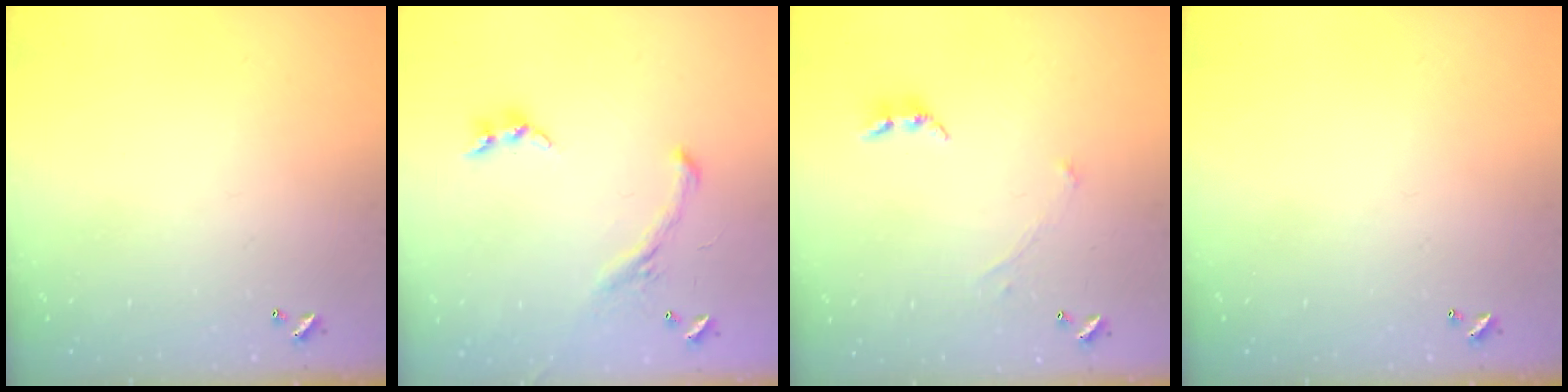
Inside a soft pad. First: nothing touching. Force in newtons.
{"total": 1.1, "press": 0.0, "slide": 1.1}
{"total": 0.7, "press": 0.3, "slide": 0.6}
{"total": 0.0}